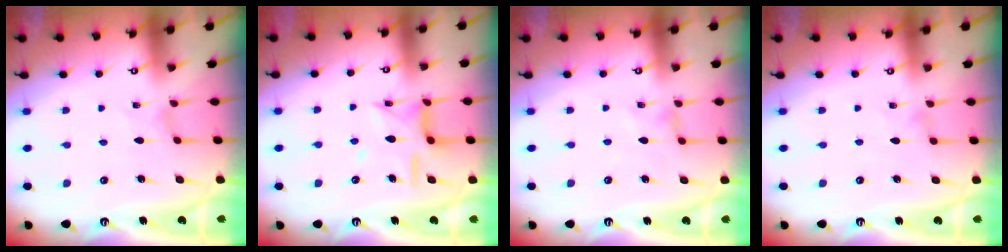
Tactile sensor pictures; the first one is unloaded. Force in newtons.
{"total": 10.6, "press": 10.6, "slide": 0.9}
{"total": 0.0}
{"total": 0.0}